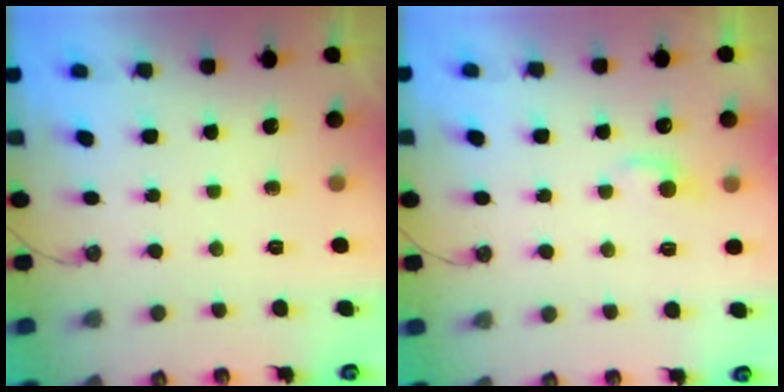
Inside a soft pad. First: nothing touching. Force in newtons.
{"total": 1.4, "press": 1.4, "slide": 0.5}